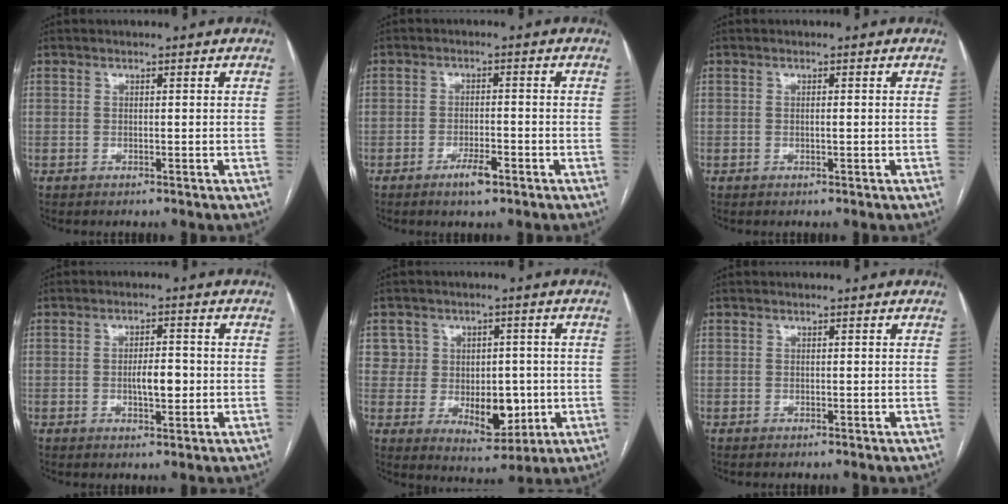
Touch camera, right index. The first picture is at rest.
{"total": 3.5, "force": [-2.2, 0.8, 2.7], "torque": [-0.050, -0.001, -0.035]}
{"total": 0.5, "force": [0.0, -0.1, 0.5], "torque": [-0.007, -0.001, 0.000]}
{"total": 4.0, "force": [-0.5, 1.2, 3.7], "torque": [-0.060, 0.001, -0.005]}
{"total": 8.1, "force": [-0.4, 6.4, 4.9], "torque": [-0.050, 0.007, 0.010]}
{"total": 0.0}